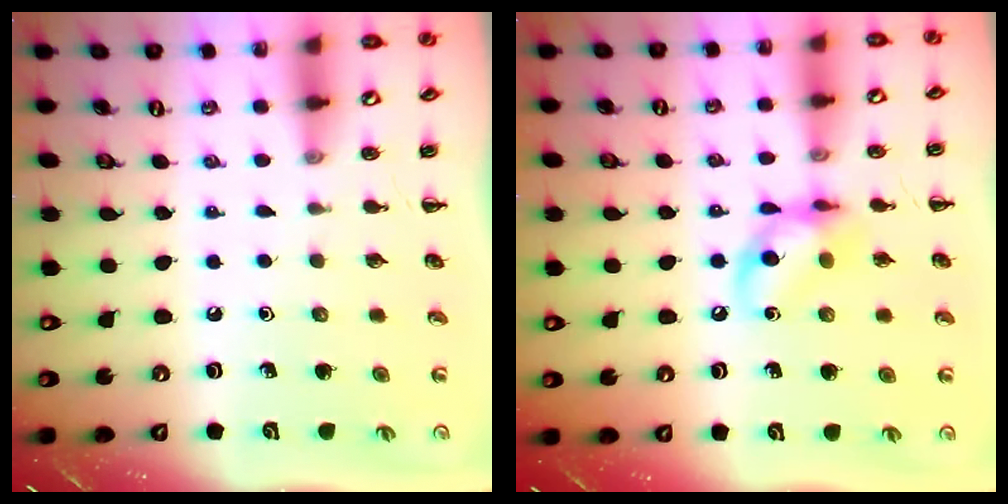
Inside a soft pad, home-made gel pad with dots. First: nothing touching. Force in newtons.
{"total": 10.9, "press": 10.8, "slide": 1.7}